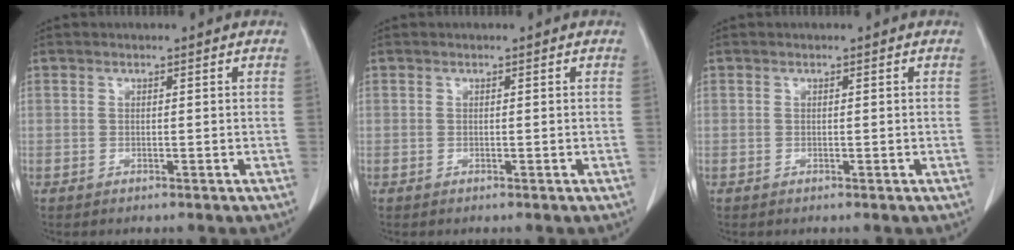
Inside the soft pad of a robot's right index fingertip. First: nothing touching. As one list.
[{"total": 0.0}, {"total": 0.0}]